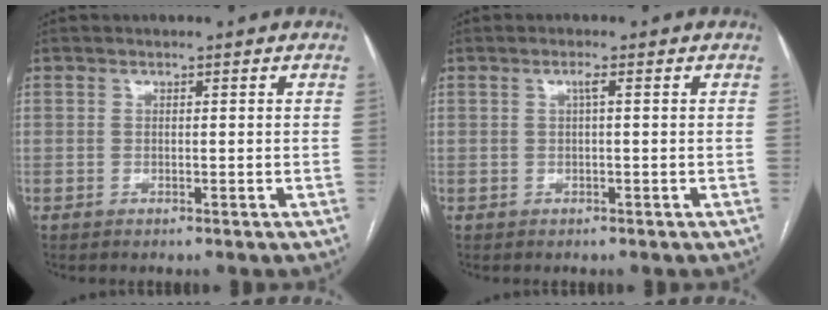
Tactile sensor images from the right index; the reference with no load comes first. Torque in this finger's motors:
{"motor_torque": [0.11, 0.16, 0.00, 0.03]}